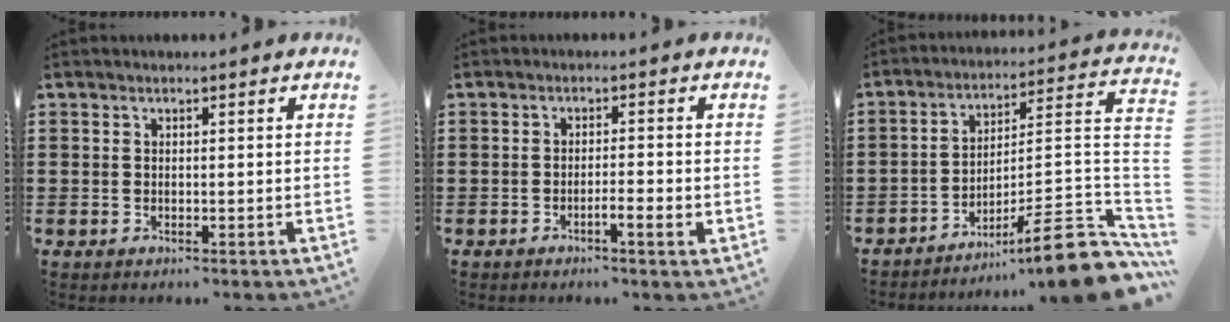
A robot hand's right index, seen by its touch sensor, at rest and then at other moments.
{"total": 2.7, "force": [-1.3, 0.2, 2.4], "torque": [-0.041, -0.004, -0.022]}
{"total": 11.5, "force": [-7.8, 0.7, 8.4], "torque": [-0.113, 0.008, -0.142]}